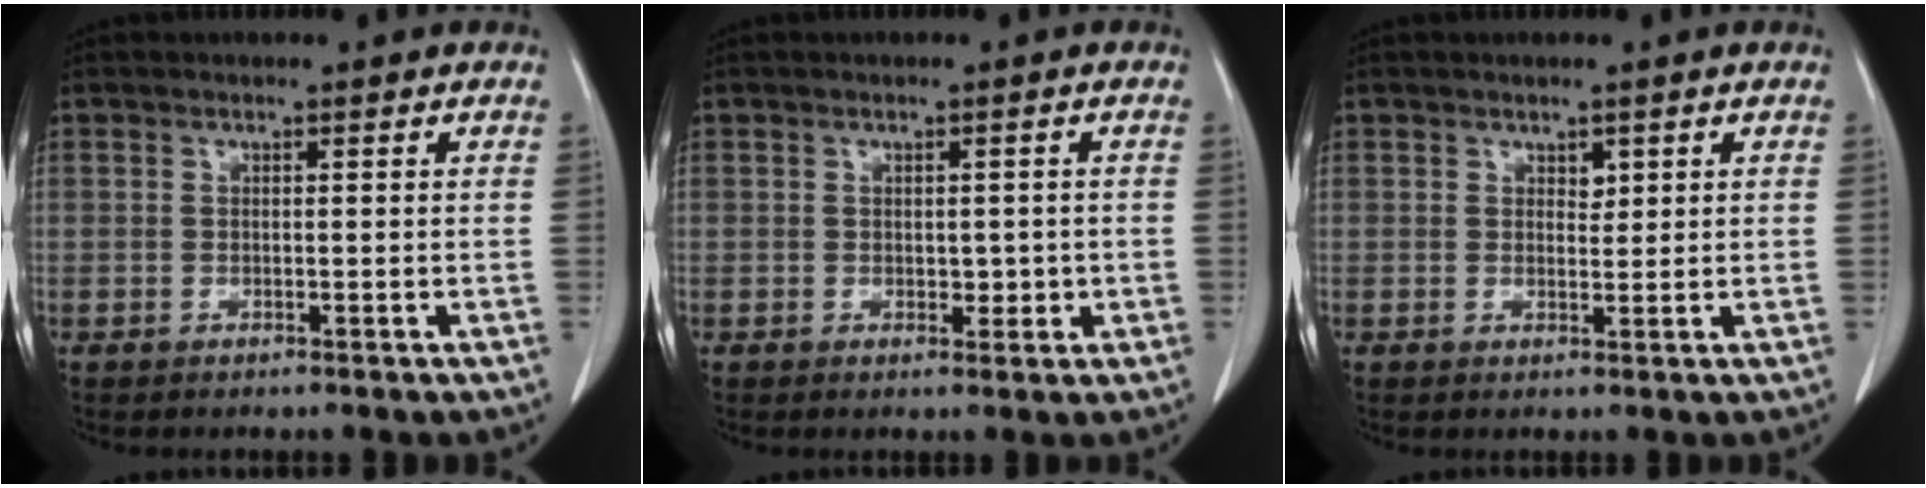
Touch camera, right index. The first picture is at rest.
{"total": 2.2, "force": [-0.2, 1.4, 1.7], "torque": [-0.019, 0.003, 0.002]}
{"total": 1.3, "force": [0.7, 0.8, 0.8], "torque": [-0.007, -0.005, 0.012]}